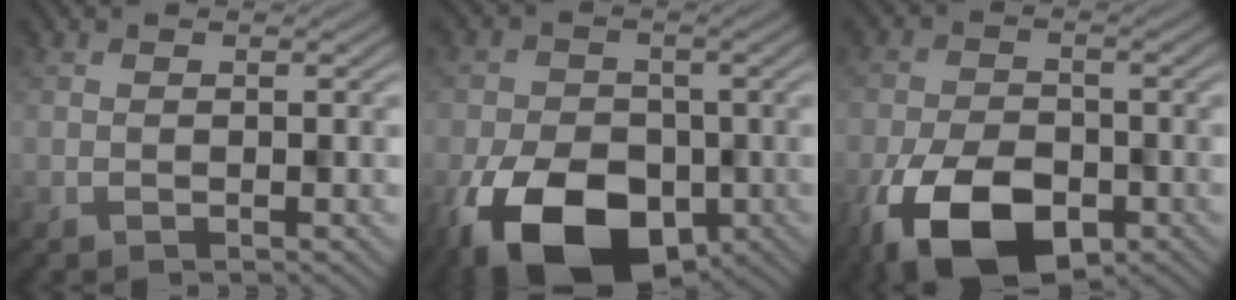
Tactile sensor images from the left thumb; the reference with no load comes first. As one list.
[{"total": 13.8, "force": [-6.8, 8.7, 8.2], "torque": [-0.158, -0.043, -0.117]}, {"total": 11.8, "force": [-6.4, 6.5, 7.5], "torque": [-0.156, -0.033, -0.108]}]